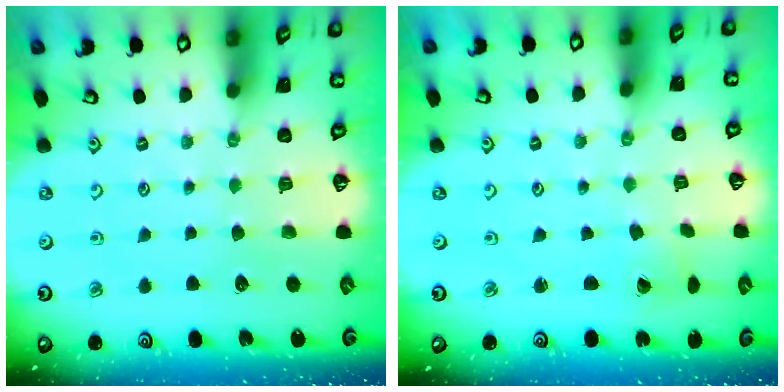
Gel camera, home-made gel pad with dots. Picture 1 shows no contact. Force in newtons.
{"total": 1.8, "press": 1.8, "slide": 0.2}